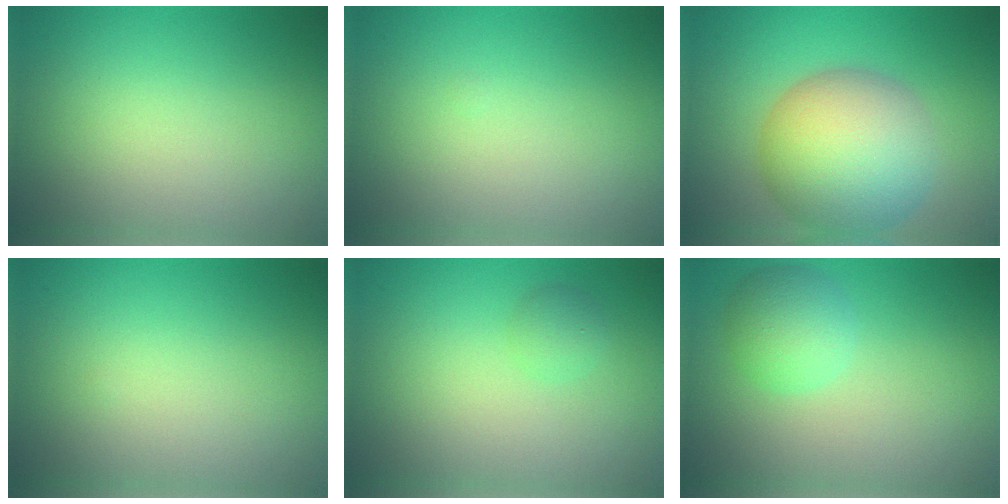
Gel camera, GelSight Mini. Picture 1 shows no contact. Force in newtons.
{"total": 0.0}
{"total": 10.7, "press": 10.7, "slide": 0.3}
{"total": 0.0}
{"total": 1.2, "press": 1.2, "slide": 0.1}
{"total": 3.2, "press": 3.2, "slide": 0.2}